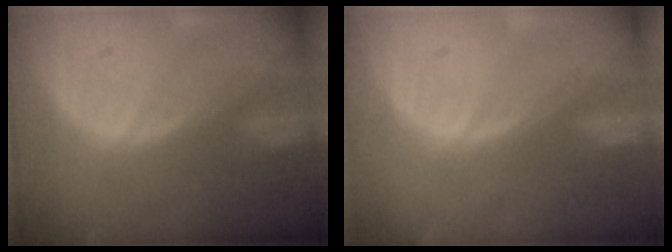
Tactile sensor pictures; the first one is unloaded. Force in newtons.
{"total": 0.0}